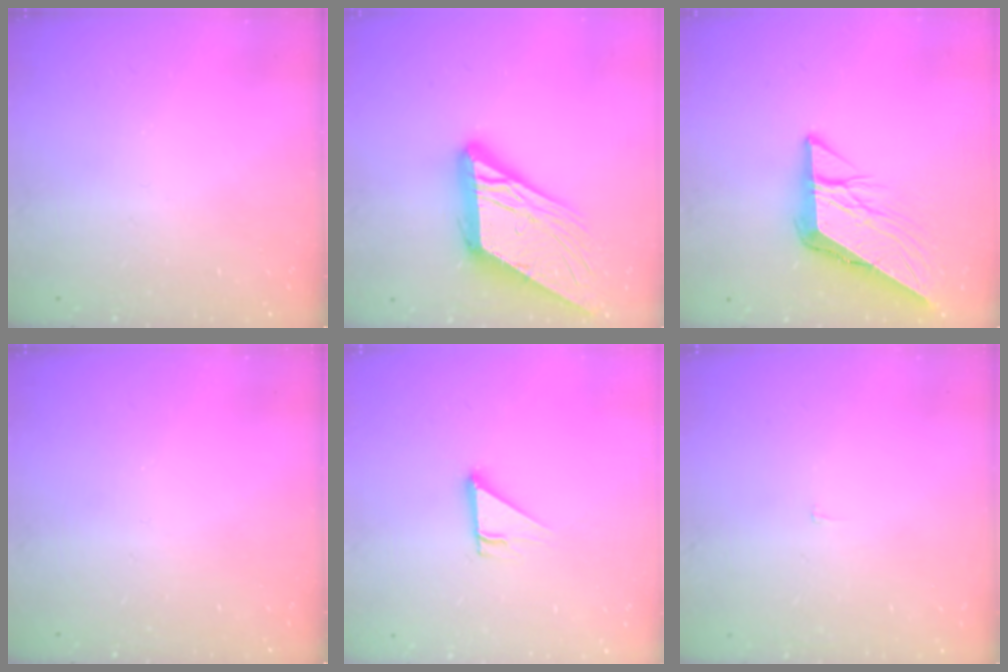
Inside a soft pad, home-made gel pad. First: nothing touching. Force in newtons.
{"total": 18.0, "press": 17.8, "slide": 2.4}
{"total": 9.0, "press": 8.9, "slide": 1.0}
{"total": 0.0}
{"total": 3.1, "press": 3.1, "slide": 0.1}
{"total": 1.9, "press": 1.9, "slide": 0.1}